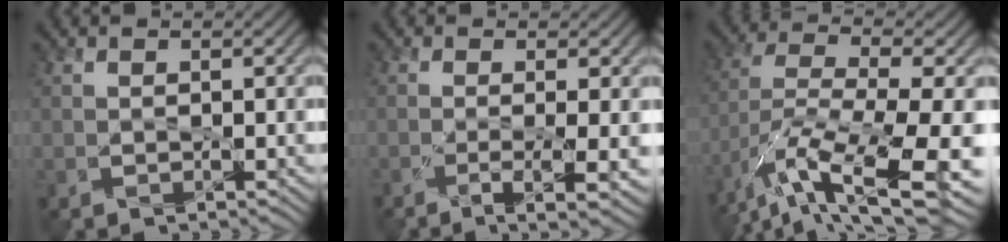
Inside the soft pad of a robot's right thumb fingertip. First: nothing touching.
{"total": 5.3, "force": [-1.5, 1.0, 5.0], "torque": [-0.087, -0.008, -0.025]}
{"total": 16.3, "force": [-9.1, 4.7, 12.7], "torque": [-0.286, -0.020, -0.151]}